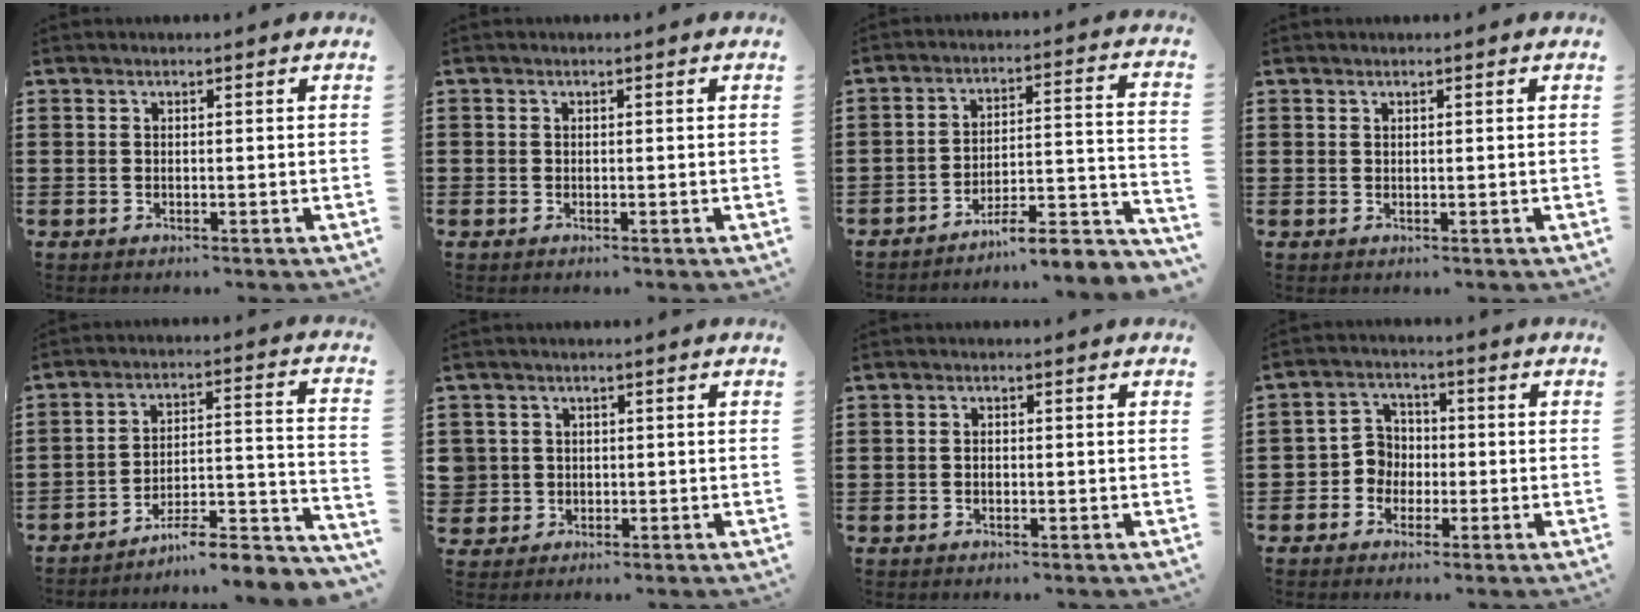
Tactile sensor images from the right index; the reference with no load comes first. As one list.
[{"total": 0.0}, {"total": 6.7, "force": [-6.0, 0.7, 2.8], "torque": [-0.040, -0.005, -0.118]}, {"total": 0.0}, {"total": 7.4, "force": [-6.7, 1.0, 3.0], "torque": [-0.037, 0.003, -0.129]}, {"total": 2.4, "force": [-0.2, 2.4, 0.0], "torque": [-0.014, 0.009, -0.007]}, {"total": 0.9, "force": [-0.5, 0.3, 0.6], "torque": [-0.012, -0.003, -0.011]}, {"total": 4.4, "force": [-1.1, 4.0, 1.3], "torque": [-0.040, 0.014, -0.024]}]